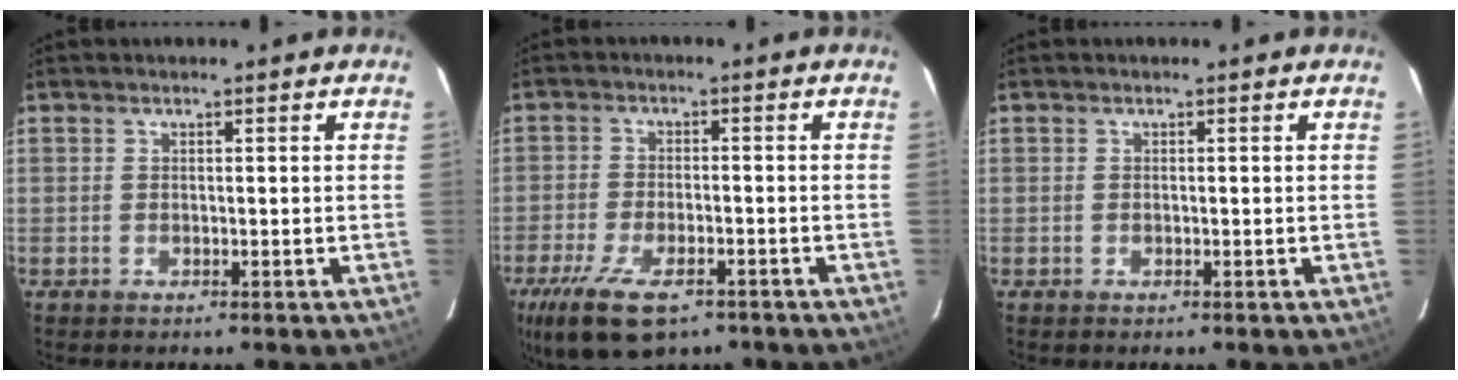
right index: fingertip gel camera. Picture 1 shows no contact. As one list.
[{"total": 13.4, "force": [-8.7, 5.5, 8.6], "torque": [-0.197, -0.039, -0.149]}, {"total": 0.0}]